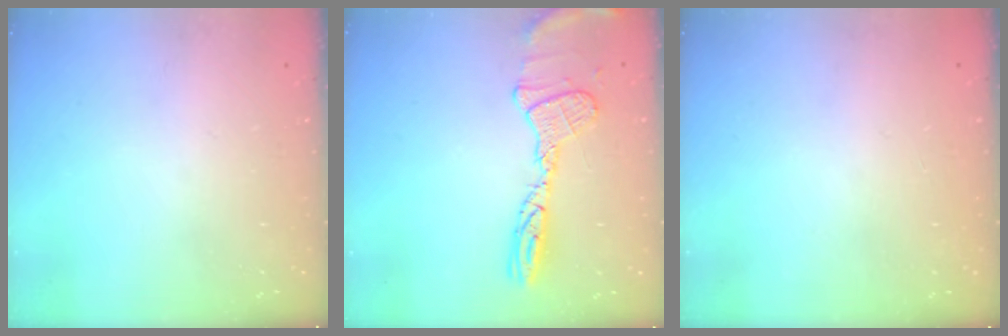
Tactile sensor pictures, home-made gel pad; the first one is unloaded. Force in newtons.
{"total": 12.8, "press": 12.7, "slide": 1.0}
{"total": 0.0}